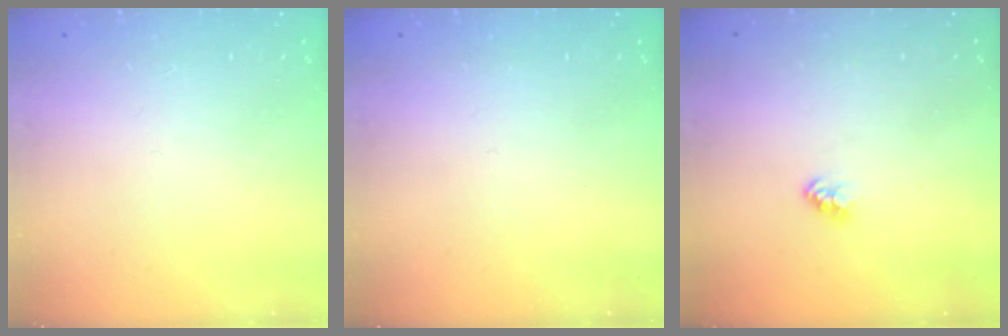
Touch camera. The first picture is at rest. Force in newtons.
{"total": 0.0}
{"total": 2.3, "press": 2.3, "slide": 0.1}